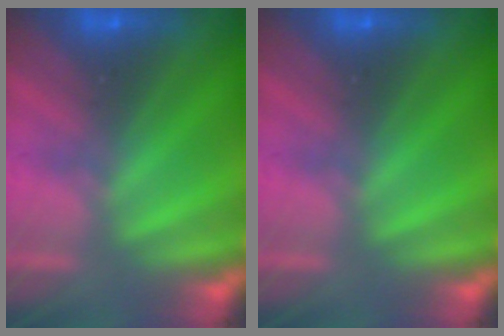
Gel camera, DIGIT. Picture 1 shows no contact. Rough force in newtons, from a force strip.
{"total": 0.0}